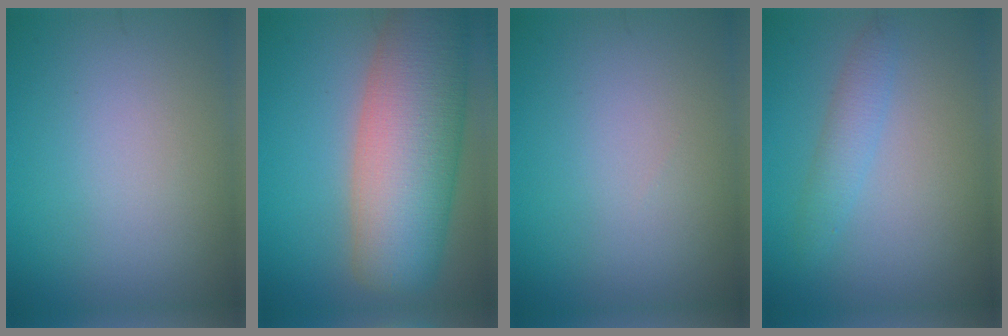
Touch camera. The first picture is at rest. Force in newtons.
{"total": 12.1, "press": 12.1, "slide": 0.7}
{"total": 0.0}
{"total": 2.0, "press": 2.0, "slide": 0.1}